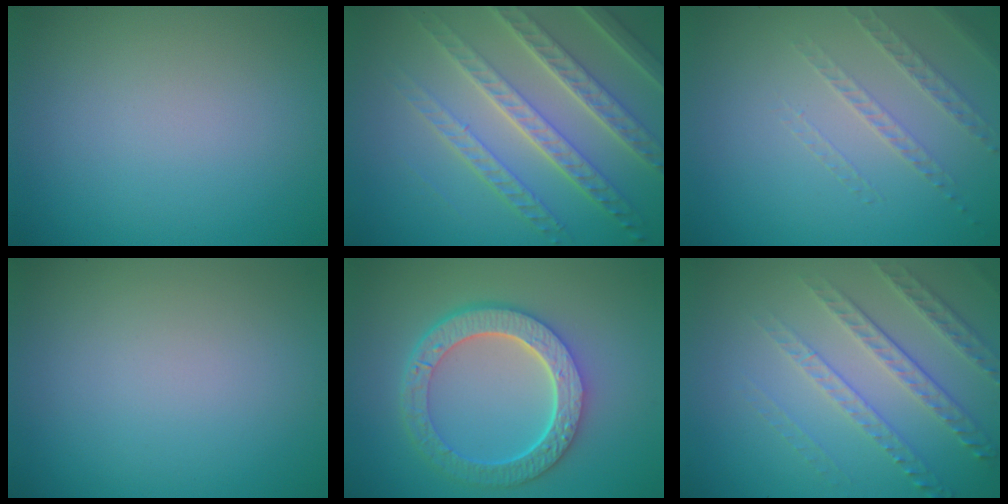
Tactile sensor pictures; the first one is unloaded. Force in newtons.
{"total": 7.2, "press": 5.2, "slide": 5.0}
{"total": 1.4, "press": 1.0, "slide": 0.9}
{"total": 0.0}
{"total": 6.4, "press": 4.9, "slide": 4.1}
{"total": 4.5, "press": 3.4, "slide": 3.0}